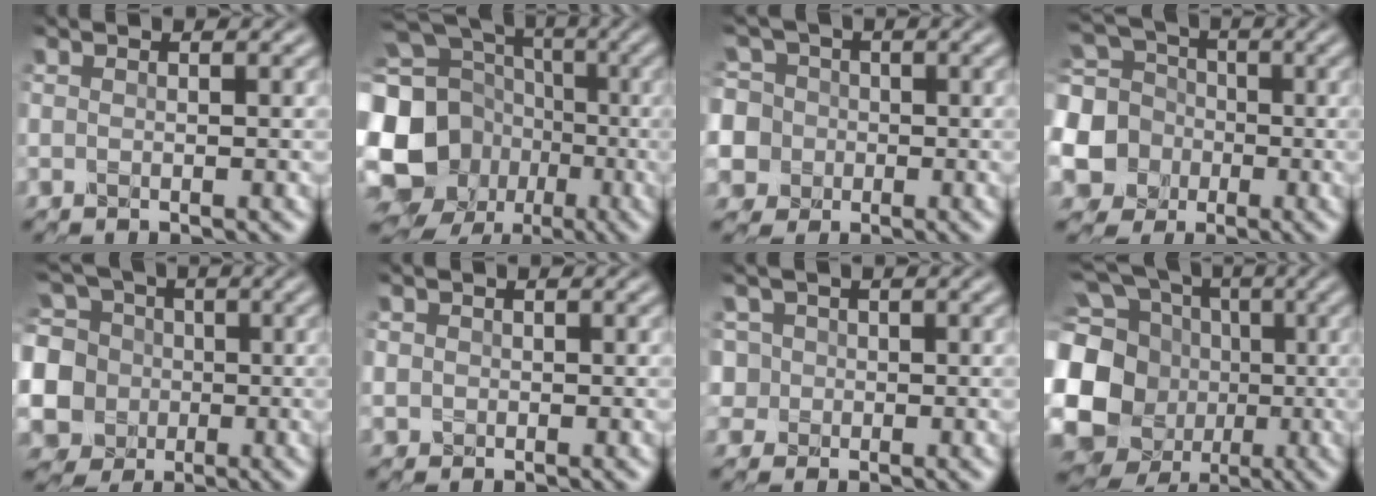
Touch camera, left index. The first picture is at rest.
{"total": 19.8, "force": [-2.9, 17.7, 8.3], "torque": [-0.203, 0.009, -0.093]}
{"total": 10.1, "force": [0.2, 9.4, 3.7], "torque": [-0.100, 0.024, -0.028]}
{"total": 12.5, "force": [-1.4, 11.6, 4.6], "torque": [-0.159, 0.008, -0.055]}
{"total": 13.5, "force": [-0.6, 12.7, 4.5], "torque": [-0.151, 0.017, -0.042]}
{"total": 1.5, "force": [0.2, 1.5, 0.4], "torque": [-0.007, 0.002, 0.000]}
{"total": 4.9, "force": [1.0, 4.5, 1.7], "torque": [-0.043, 0.032, 0.001]}
{"total": 17.6, "force": [-1.9, 15.7, 7.6], "torque": [-0.200, 0.009, -0.068]}